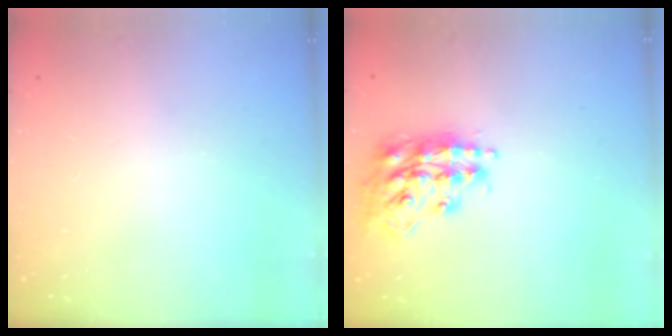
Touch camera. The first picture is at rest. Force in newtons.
{"total": 17.1, "press": 17.0, "slide": 1.5}